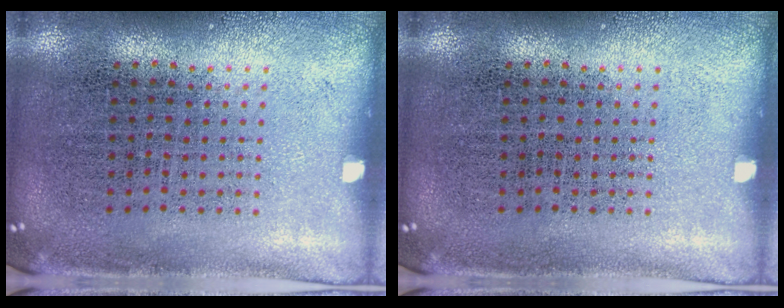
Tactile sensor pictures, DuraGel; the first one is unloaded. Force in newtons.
{"total": 0.0}